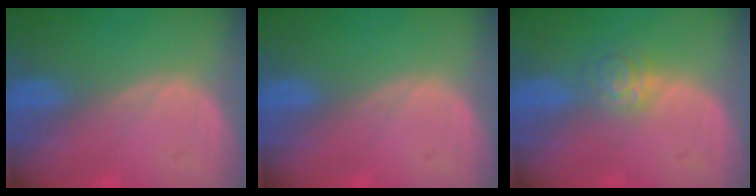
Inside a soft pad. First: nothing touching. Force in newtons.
{"total": 0.0}
{"total": 4.0, "press": 3.6, "slide": 1.6}